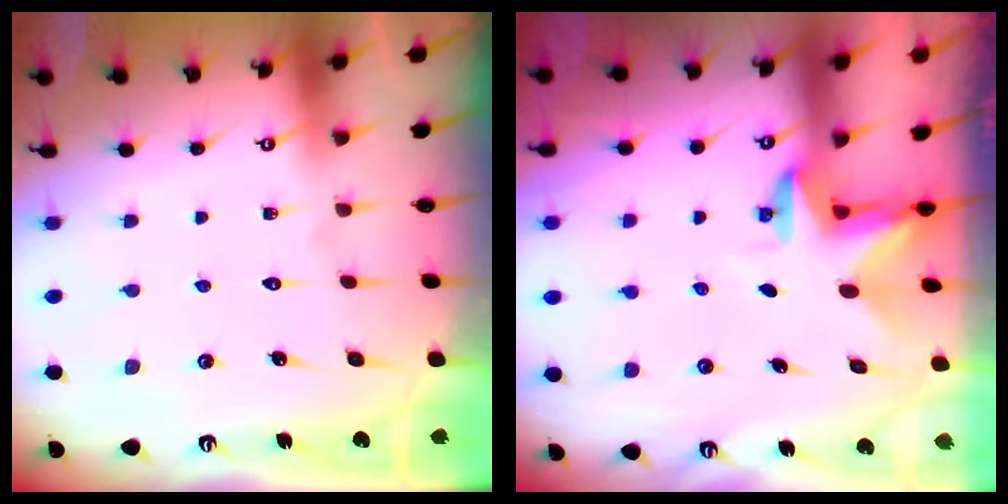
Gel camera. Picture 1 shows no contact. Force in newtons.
{"total": 2.9, "press": 2.9, "slide": 0.1}